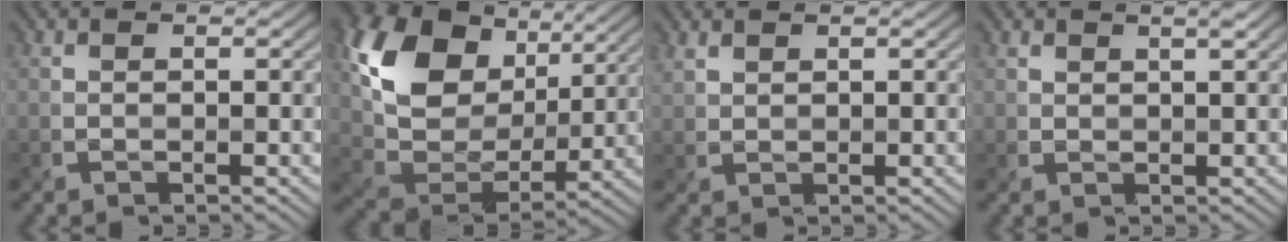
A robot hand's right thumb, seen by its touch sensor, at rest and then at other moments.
{"total": 15.4, "force": [6.3, 10.1, 9.7], "torque": [-0.213, 0.012, 0.117]}
{"total": 1.7, "force": [1.4, 0.7, 0.6], "torque": [-0.018, 0.002, 0.032]}
{"total": 1.7, "force": [1.3, 0.3, 1.0], "torque": [-0.020, 0.005, 0.027]}